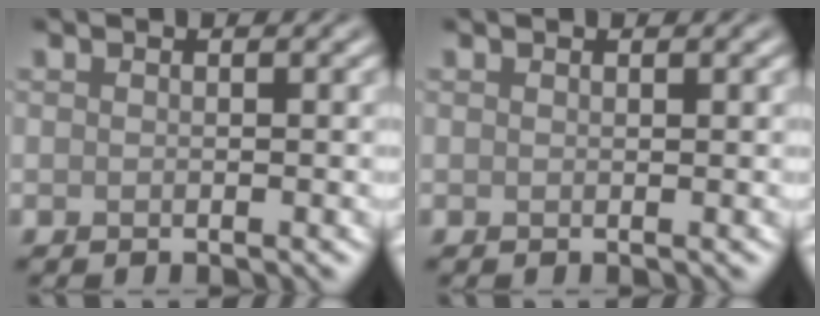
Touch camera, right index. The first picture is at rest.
{"total": 0.0}